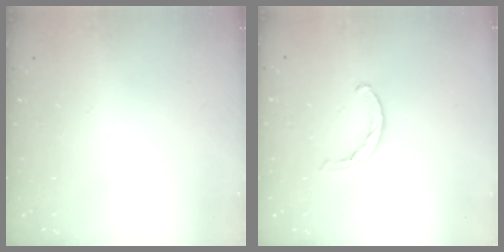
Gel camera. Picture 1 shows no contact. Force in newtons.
{"total": 3.0, "press": 3.0, "slide": 0.3}